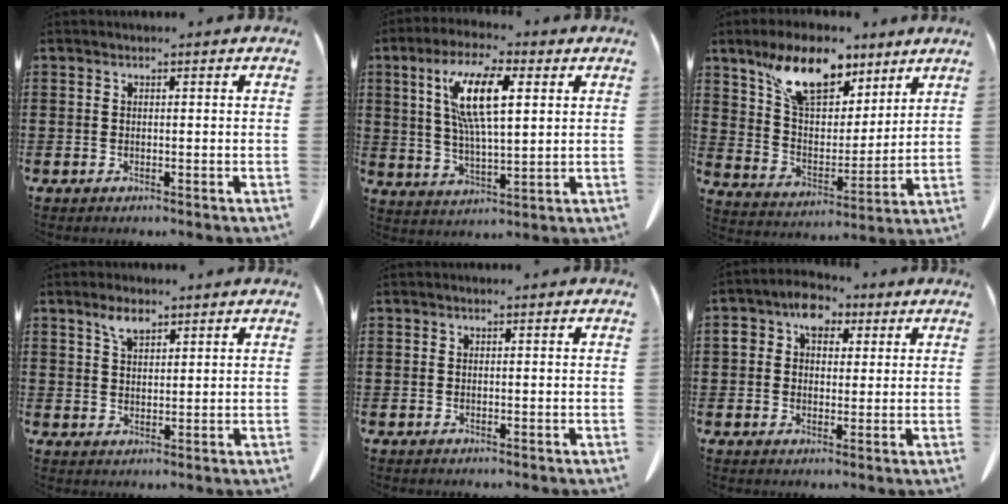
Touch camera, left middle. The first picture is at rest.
{"total": 11.1, "force": [4.1, 3.4, 9.8], "torque": [-0.211, 0.007, 0.067]}
{"total": 11.9, "force": [8.3, 5.7, 6.3], "torque": [-0.139, -0.019, 0.156]}
{"total": 3.6, "force": [2.4, 1.6, 2.0], "torque": [-0.047, 0.004, 0.045]}
{"total": 0.0}
{"total": 5.2, "force": [2.5, 3.8, 2.6], "torque": [-0.051, 0.010, 0.040]}